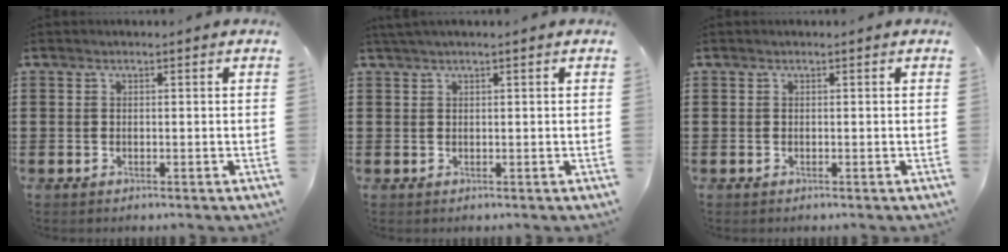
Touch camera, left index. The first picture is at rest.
{"total": 0.8, "force": [0.5, 0.0, 0.6], "torque": [-0.012, -0.001, 0.010]}
{"total": 0.0}